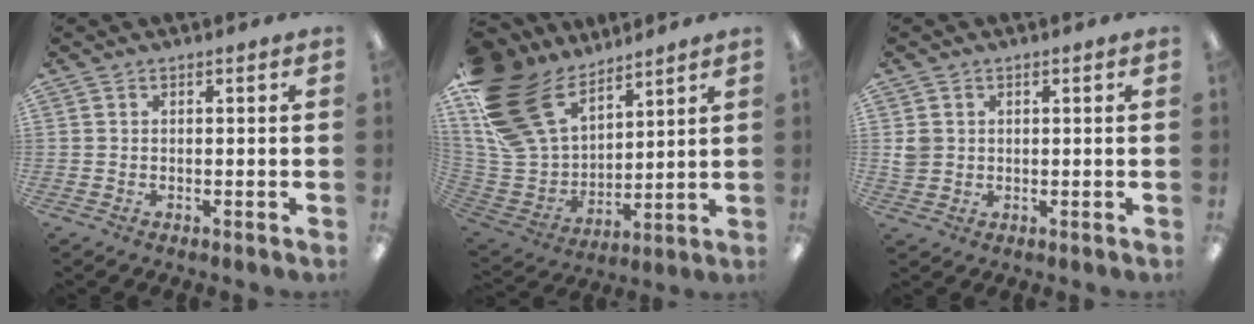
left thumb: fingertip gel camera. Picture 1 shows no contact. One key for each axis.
{"total": 22.0, "fx": 13.5, "fy": 13.2, "fz": 11.4, "tx": -0.264, "ty": -0.065, "tz": 0.258}
{"total": 2.9, "fx": 0.6, "fy": 2.8, "fz": 0.6, "tx": -0.009, "ty": 0.001, "tz": 0.008}